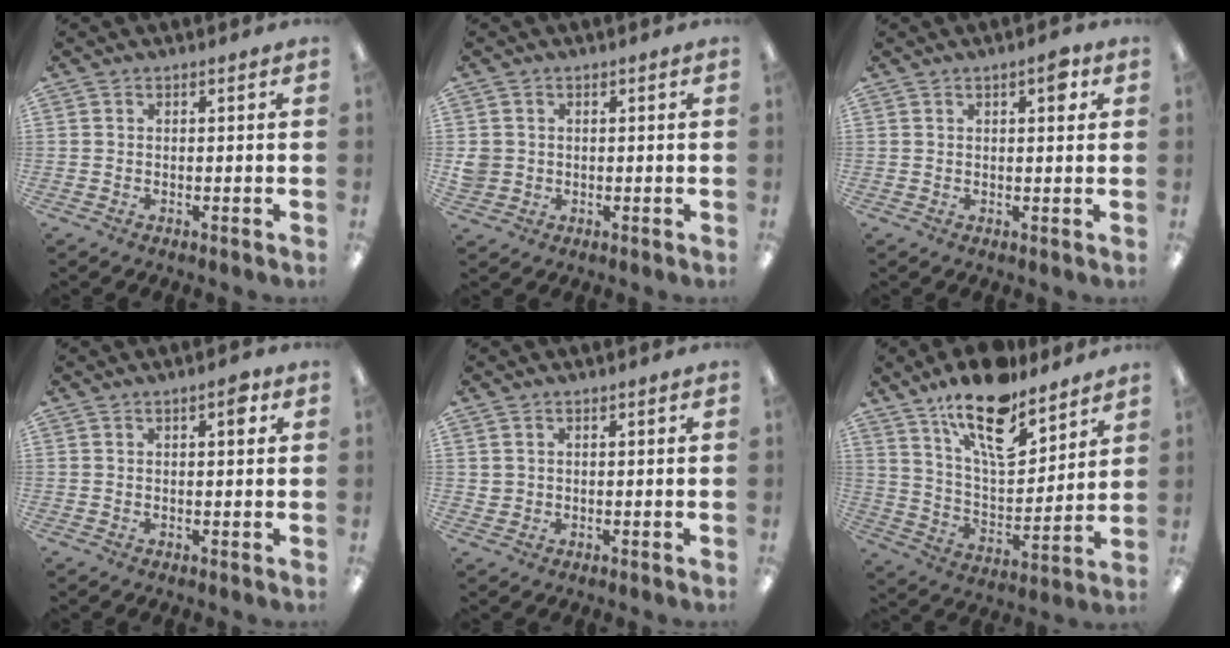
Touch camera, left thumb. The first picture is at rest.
{"total": 3.3, "force": [0.3, 3.2, 0.7], "torque": [-0.008, 0.003, 0.004]}
{"total": 4.1, "force": [2.0, 1.5, 3.3], "torque": [-0.037, -0.007, 0.026]}
{"total": 3.3, "force": [1.6, 1.1, 2.6], "torque": [-0.031, -0.003, 0.021]}
{"total": 1.5, "force": [0.8, 1.3, 0.0], "torque": [-0.002, 0.002, 0.015]}
{"total": 18.1, "force": [12.9, 7.0, 10.6], "torque": [-0.182, -0.074, 0.220]}